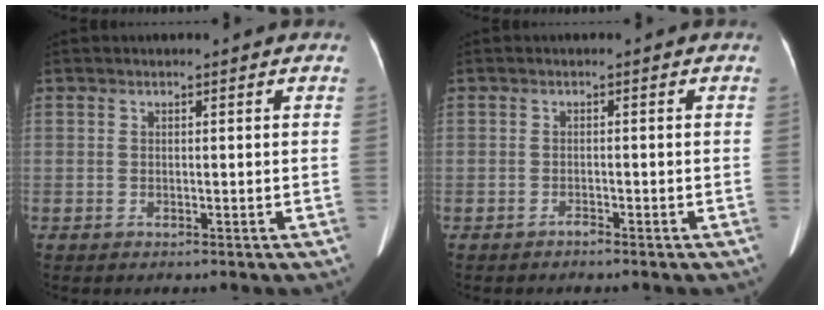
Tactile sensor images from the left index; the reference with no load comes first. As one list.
[{"total": 0.8, "force": [-0.7, 0.0, 0.1], "torque": [-0.004, -0.004, -0.014]}]